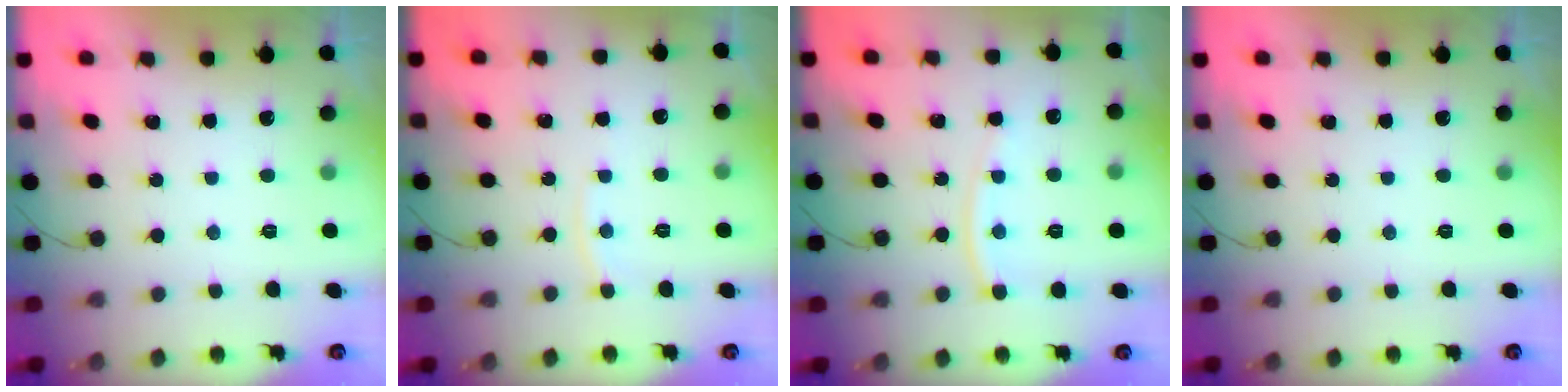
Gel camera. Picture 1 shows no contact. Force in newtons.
{"total": 3.9, "press": 3.9, "slide": 0.2}
{"total": 8.6, "press": 8.5, "slide": 1.0}
{"total": 0.0}